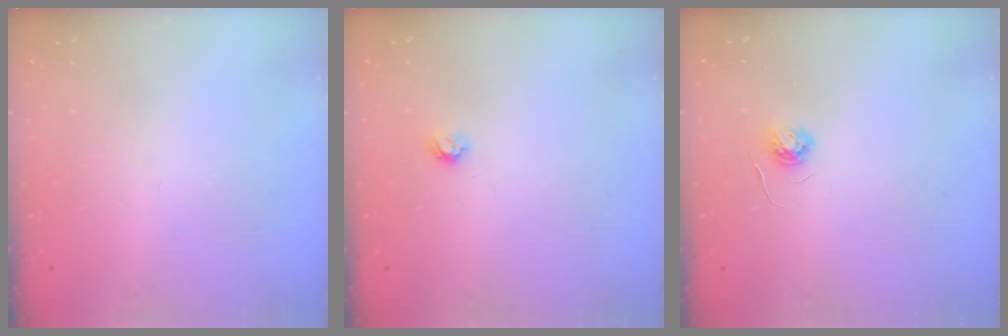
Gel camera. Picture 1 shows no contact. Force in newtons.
{"total": 3.8, "press": 3.7, "slide": 0.6}
{"total": 3.8, "press": 3.8, "slide": 0.4}